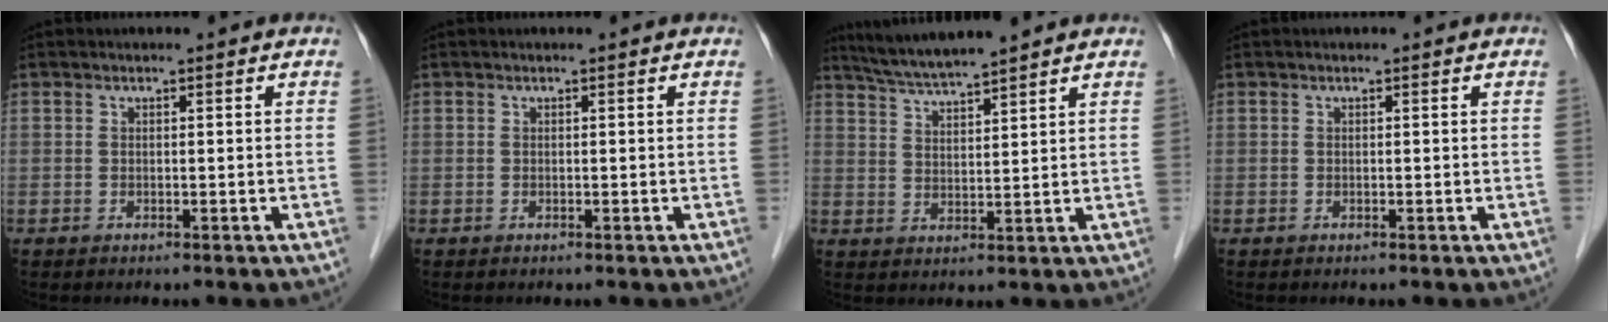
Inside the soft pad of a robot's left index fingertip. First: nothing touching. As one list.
[{"total": 0.0}, {"total": 7.2, "force": [6.6, -0.5, 3.0], "torque": [-0.059, 0.019, 0.125]}, {"total": 0.0}]